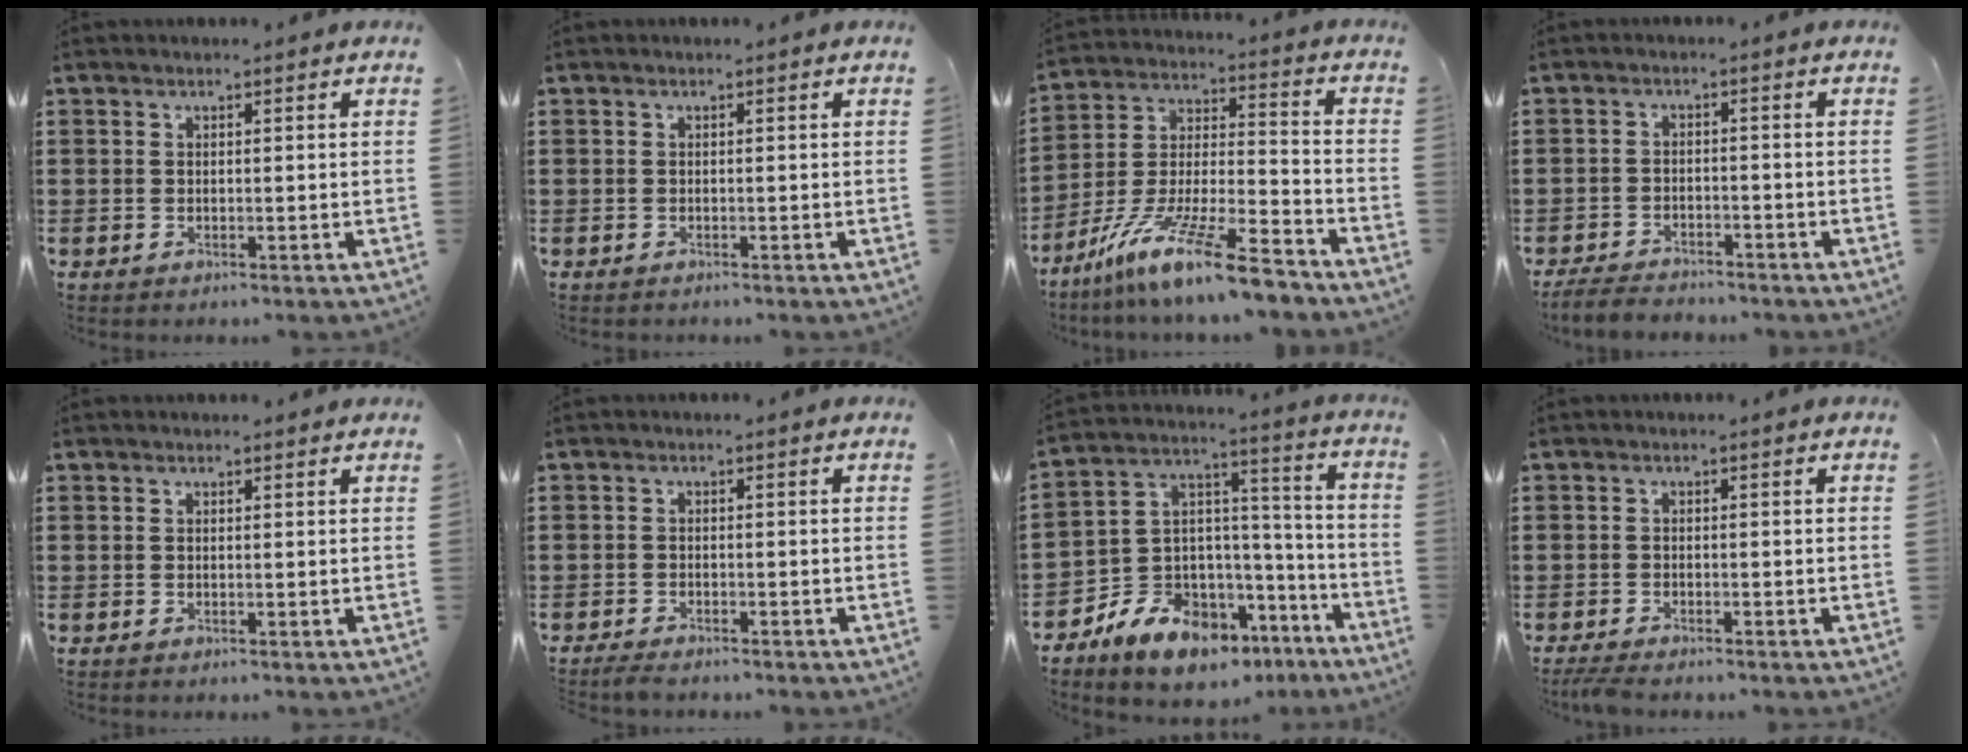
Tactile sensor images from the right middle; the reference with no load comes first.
{"total": 0.0}
{"total": 13.2, "force": [-10.5, 0.5, 8.0], "torque": [-0.148, 0.018, -0.199]}
{"total": 3.4, "force": [-3.3, 0.7, 0.5], "torque": [-0.018, 0.002, -0.071]}
{"total": 0.0}
{"total": 1.3, "force": [-1.3, 0.1, 0.4], "torque": [-0.010, -0.001, -0.024]}
{"total": 10.1, "force": [-8.1, 5.5, 2.4], "torque": [-0.071, 0.019, -0.156]}
{"total": 1.5, "force": [-1.4, 0.1, 0.6], "torque": [-0.019, -0.002, -0.028]}